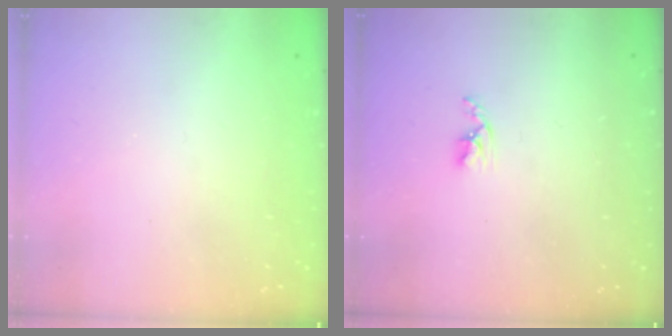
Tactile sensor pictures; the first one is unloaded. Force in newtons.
{"total": 2.7, "press": 2.7, "slide": 0.5}